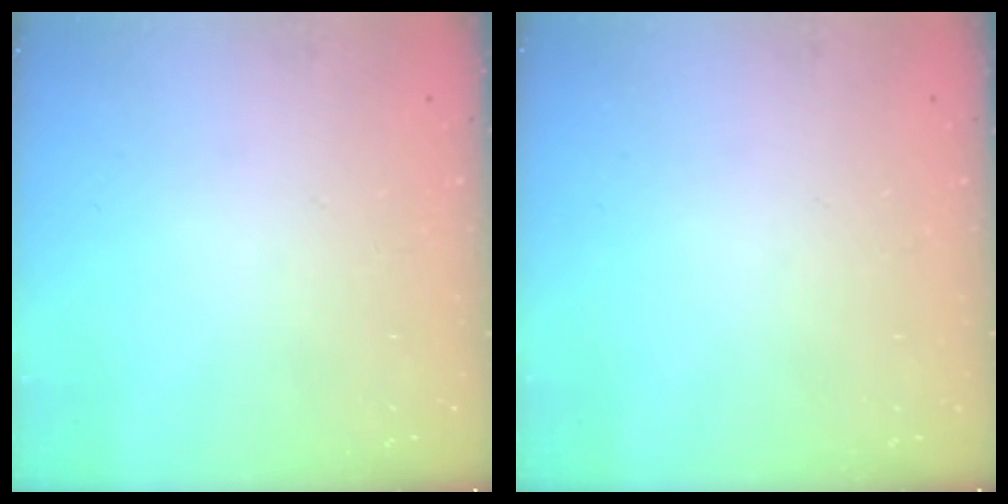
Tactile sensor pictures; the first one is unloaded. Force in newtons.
{"total": 0.0}